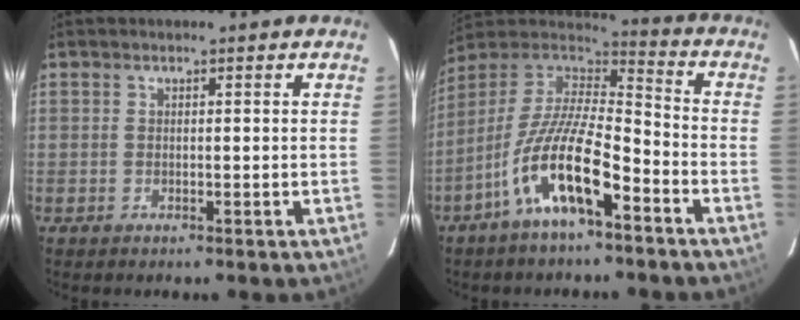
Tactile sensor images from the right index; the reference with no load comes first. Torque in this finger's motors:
{"motor_torque": [1.20, -0.94, 1.06, 0.21]}